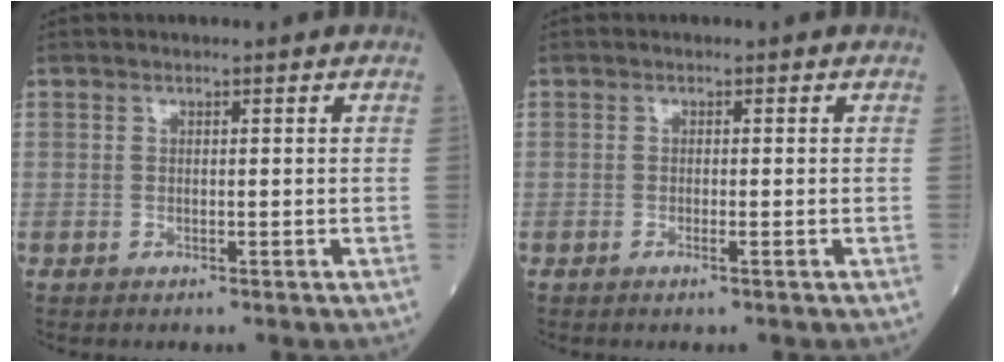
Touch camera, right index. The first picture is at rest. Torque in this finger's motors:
{"motor_torque": [-0.08, -0.04, -0.03, -0.01]}